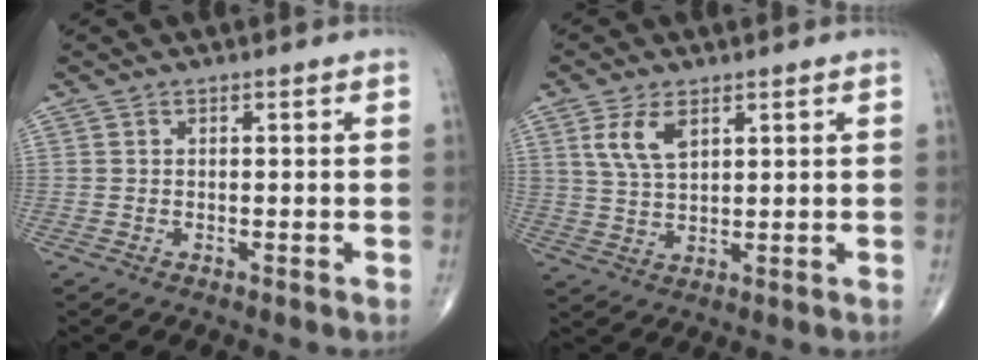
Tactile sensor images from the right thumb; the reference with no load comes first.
{"total": 6.0, "force": [2.8, 3.1, 4.4], "torque": [-0.083, -0.010, 0.062]}